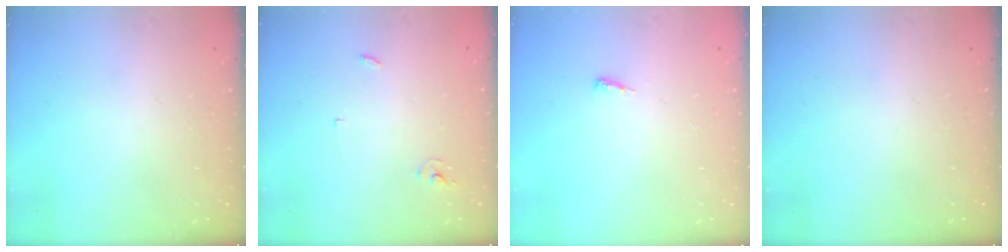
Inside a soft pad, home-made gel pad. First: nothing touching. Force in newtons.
{"total": 2.5, "press": 2.5, "slide": 0.1}
{"total": 4.6, "press": 4.5, "slide": 0.9}
{"total": 0.0}